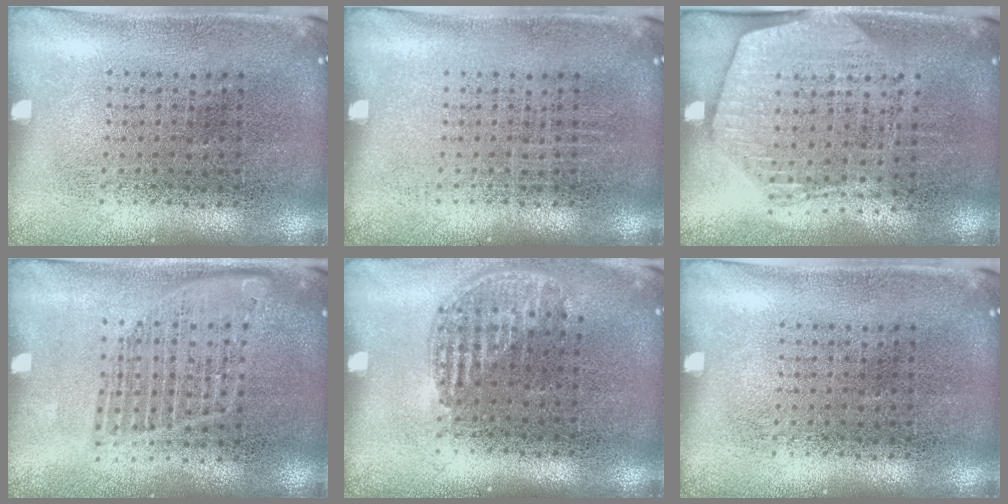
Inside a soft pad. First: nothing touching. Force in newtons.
{"total": 0.0}
{"total": 1.9, "press": 1.7, "slide": 0.8}
{"total": 1.3, "press": 1.2, "slide": 0.5}
{"total": 1.2, "press": 1.0, "slide": 0.6}
{"total": 0.0}